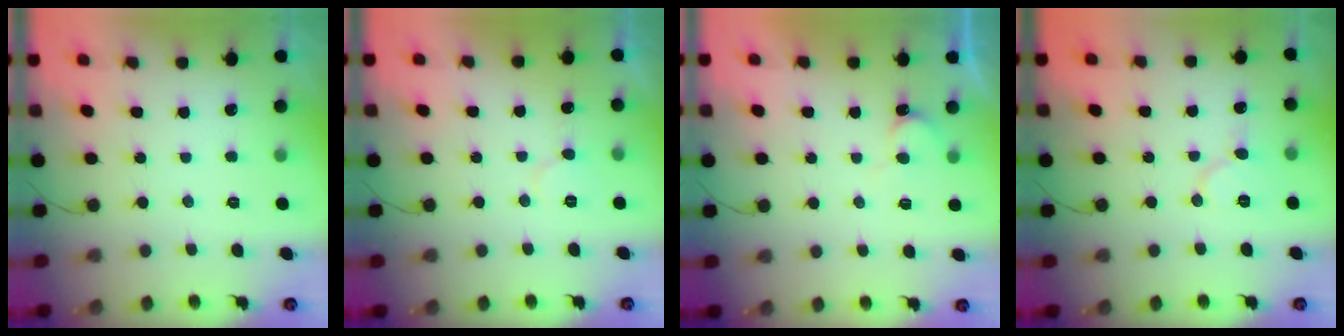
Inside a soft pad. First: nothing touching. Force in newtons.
{"total": 4.9, "press": 4.9, "slide": 0.5}
{"total": 5.4, "press": 5.4, "slide": 0.4}
{"total": 7.0, "press": 7.0, "slide": 0.8}